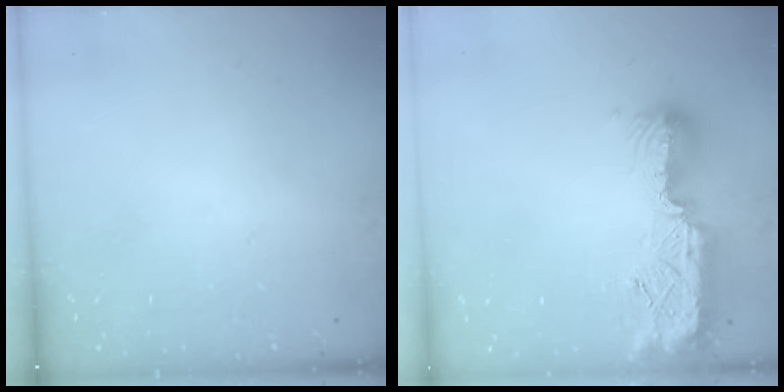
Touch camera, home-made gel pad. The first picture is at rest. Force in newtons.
{"total": 13.1, "press": 13.1, "slide": 0.8}